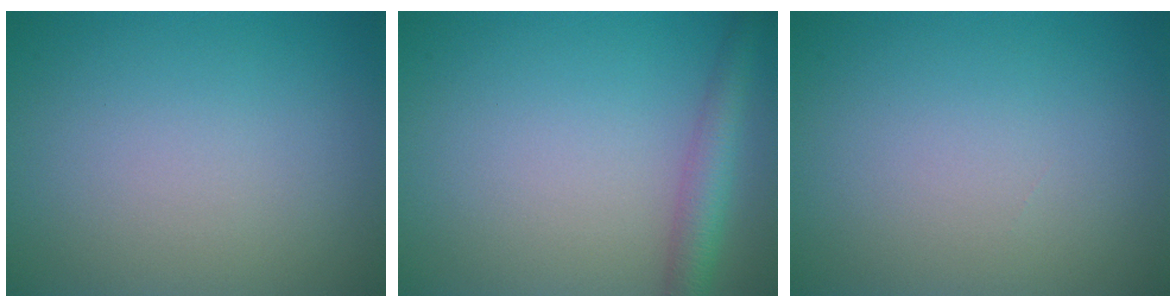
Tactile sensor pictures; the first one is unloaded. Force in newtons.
{"total": 3.2, "press": 3.2, "slide": 0.1}
{"total": 0.0}